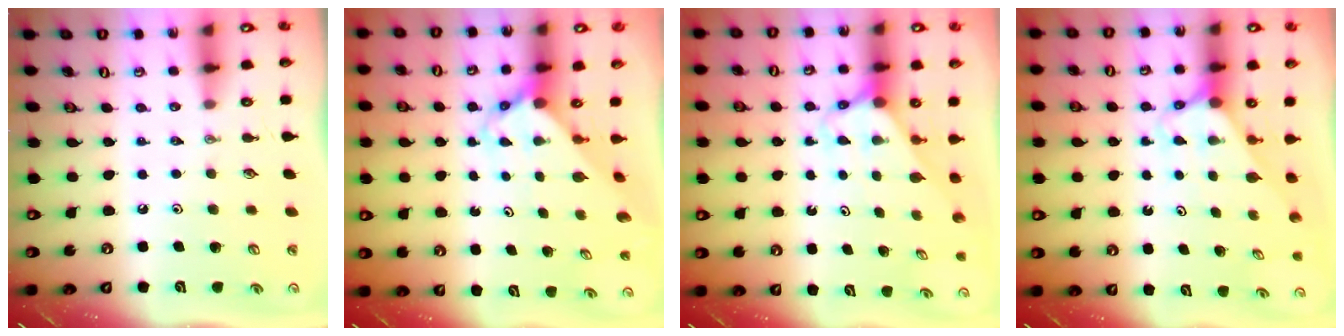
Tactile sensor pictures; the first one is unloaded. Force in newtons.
{"total": 3.8, "press": 3.8, "slide": 0.4}
{"total": 2.6, "press": 2.6, "slide": 0.1}
{"total": 2.7, "press": 2.7, "slide": 0.2}